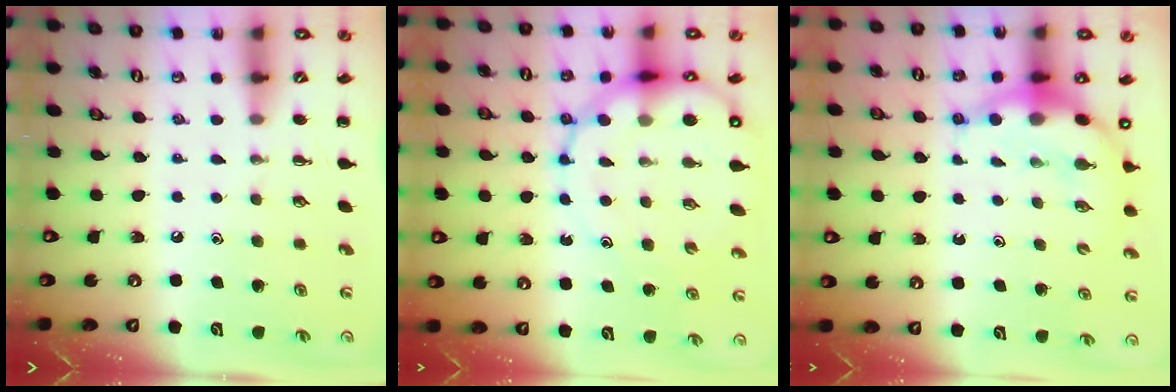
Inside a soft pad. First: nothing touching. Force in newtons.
{"total": 17.9, "press": 17.4, "slide": 4.4}
{"total": 8.7, "press": 8.5, "slide": 1.9}